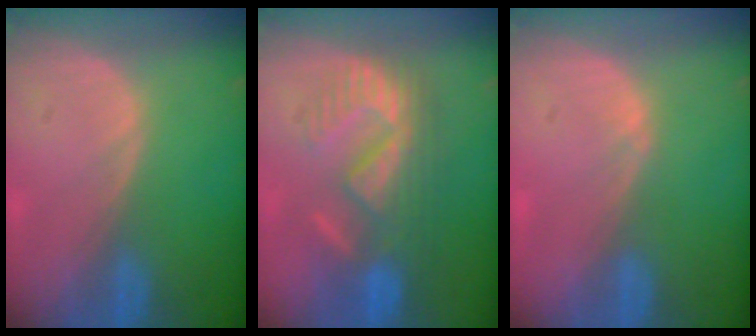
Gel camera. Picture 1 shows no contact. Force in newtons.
{"total": 9.1, "press": 8.9, "slide": 1.9}
{"total": 0.7, "press": 0.7, "slide": 0.3}